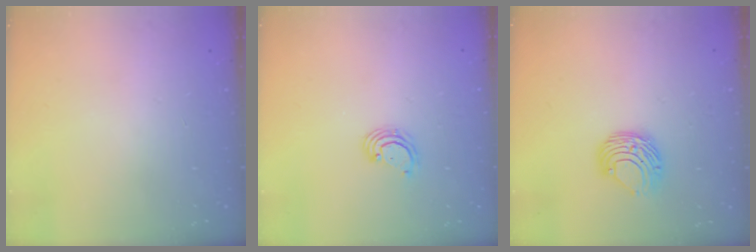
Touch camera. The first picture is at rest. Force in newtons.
{"total": 2.4, "press": 2.4, "slide": 0.2}
{"total": 8.7, "press": 8.6, "slide": 0.7}